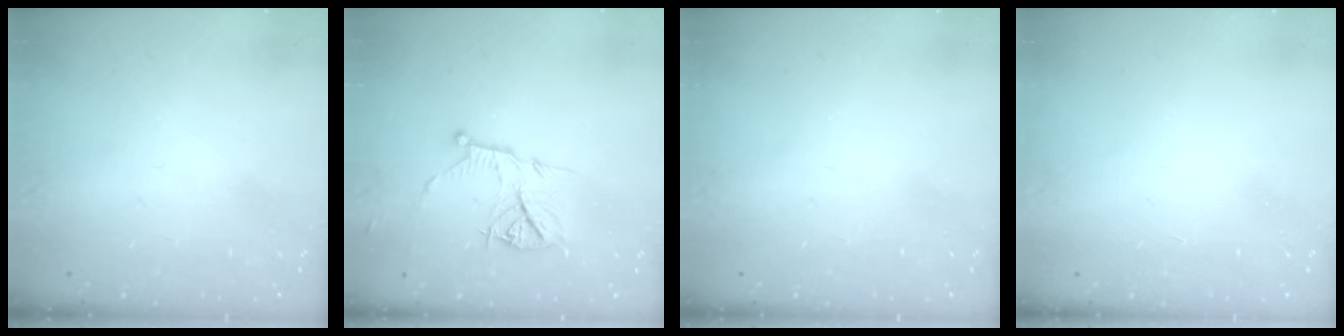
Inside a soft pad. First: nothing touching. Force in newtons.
{"total": 10.3, "press": 10.3, "slide": 0.6}
{"total": 0.0}
{"total": 1.5, "press": 1.5, "slide": 0.1}